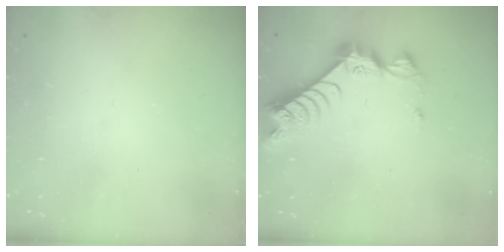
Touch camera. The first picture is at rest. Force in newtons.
{"total": 9.7, "press": 9.7, "slide": 0.8}